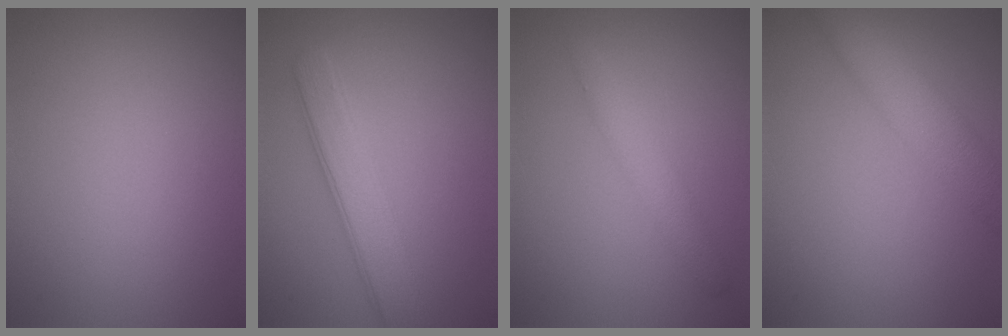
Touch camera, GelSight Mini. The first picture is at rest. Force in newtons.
{"total": 4.2, "press": 4.2, "slide": 0.2}
{"total": 2.3, "press": 2.3, "slide": 0.0}
{"total": 4.6, "press": 4.6, "slide": 0.2}